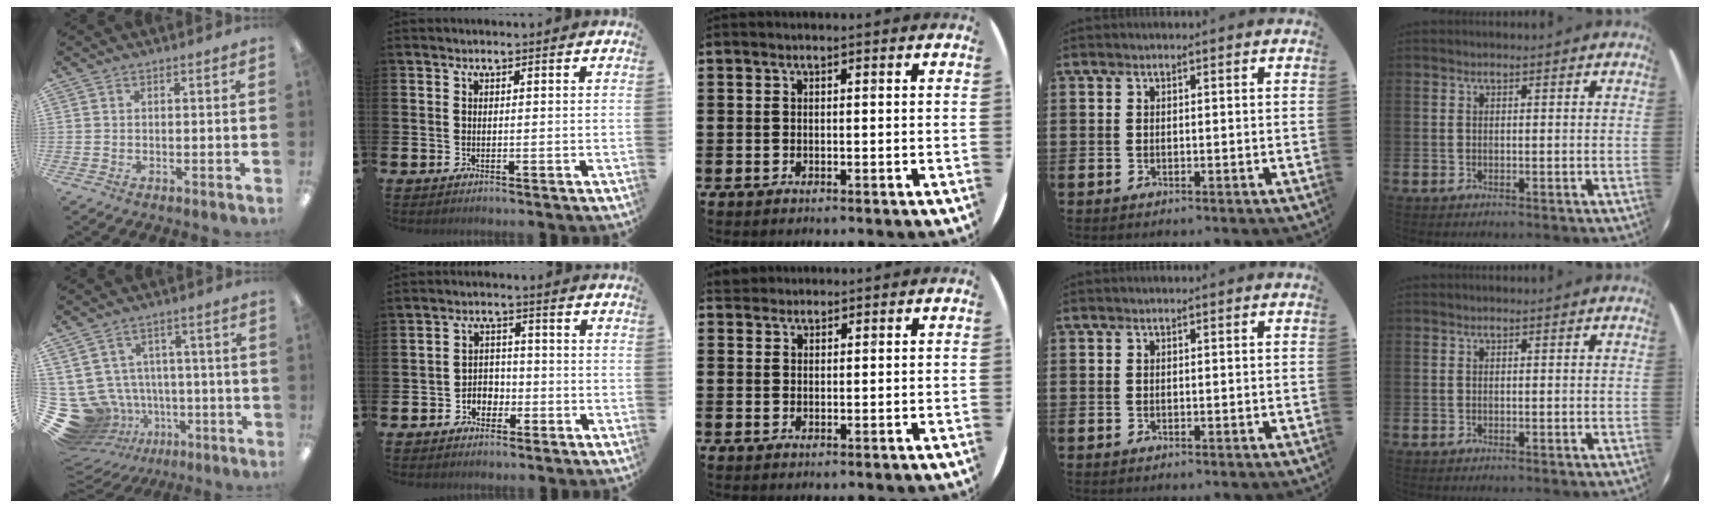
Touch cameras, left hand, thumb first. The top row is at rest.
{"thumb": {"total": 13.3, "force": [-4.3, 11.8, 4.3], "torque": [-0.115, 0.014, -0.049]}, "index": {"total": 3.1, "force": [-1.9, 2.3, 0.8], "torque": [-0.015, 0.004, -0.045]}, "middle": {"total": 1.8, "force": [1.7, 0.7, 0.1], "torque": [-0.004, 0.006, 0.033]}}